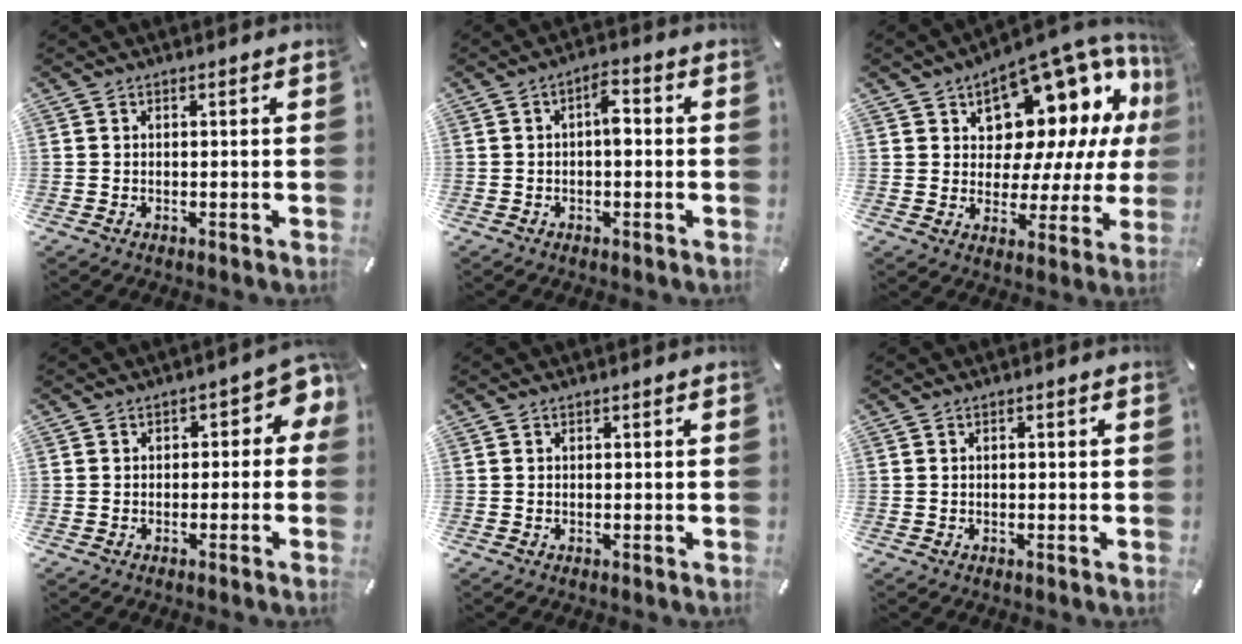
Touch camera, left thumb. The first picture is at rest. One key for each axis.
{"total": 4.6, "fx": -0.3, "fy": 2.1, "fz": 4.1, "tx": -0.062, "ty": 0.010, "tz": -0.012}
{"total": 14.0, "fx": 9.4, "fy": 8.4, "fz": 6.2, "tx": -0.079, "ty": -0.095, "tz": 0.161}
{"total": 4.7, "fx": 0.1, "fy": 3.1, "fz": 3.5, "tx": -0.045, "ty": 0.006, "tz": -0.005}
{"total": 0.0}
{"total": 0.6, "fx": -0.2, "fy": 0.2, "fz": 0.6, "tx": -0.011, "ty": -0.001, "tz": -0.003}